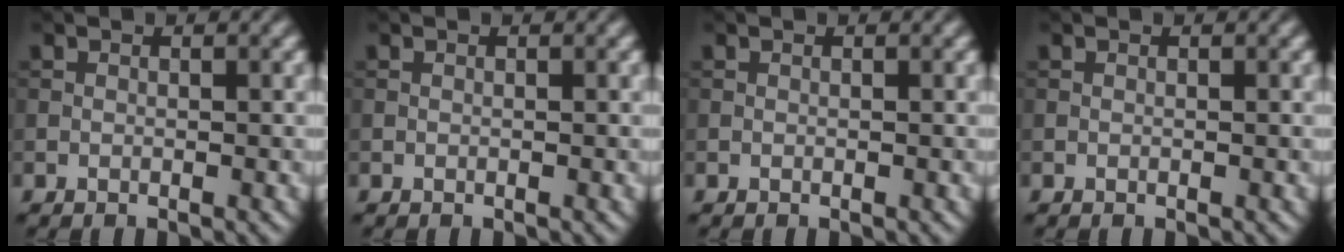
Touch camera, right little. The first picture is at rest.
{"total": 0.0}
{"total": 0.0}
{"total": 0.0}